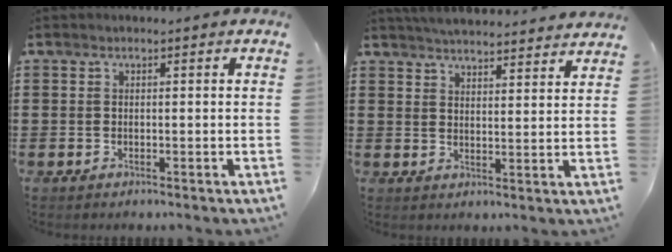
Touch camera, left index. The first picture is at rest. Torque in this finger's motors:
{"motor_torque": [1.39, 0.75, 0.03, 0.04]}